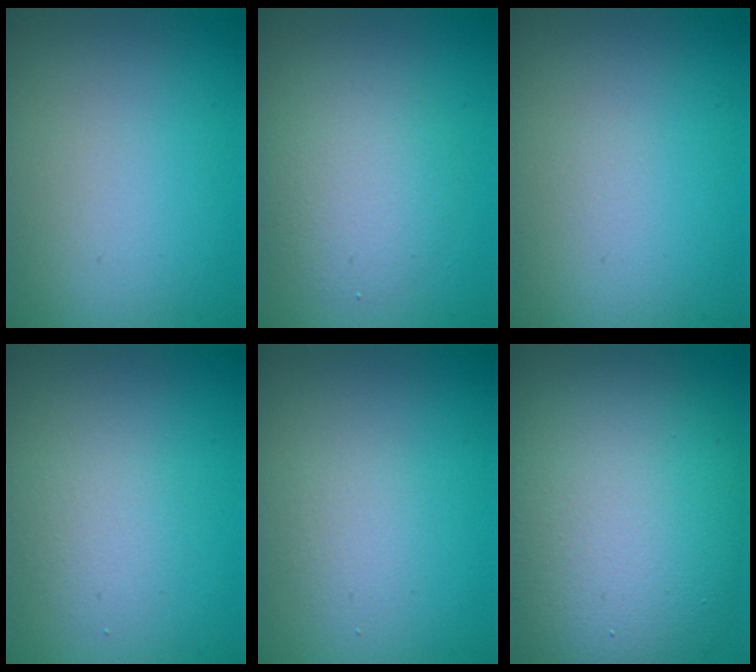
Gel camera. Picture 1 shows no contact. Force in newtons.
{"total": 3.2, "press": 3.1, "slide": 0.1}
{"total": 0.0}
{"total": 1.9, "press": 1.9, "slide": 0.2}
{"total": 1.4, "press": 1.4, "slide": 0.1}
{"total": 12.9, "press": 12.8, "slide": 1.2}